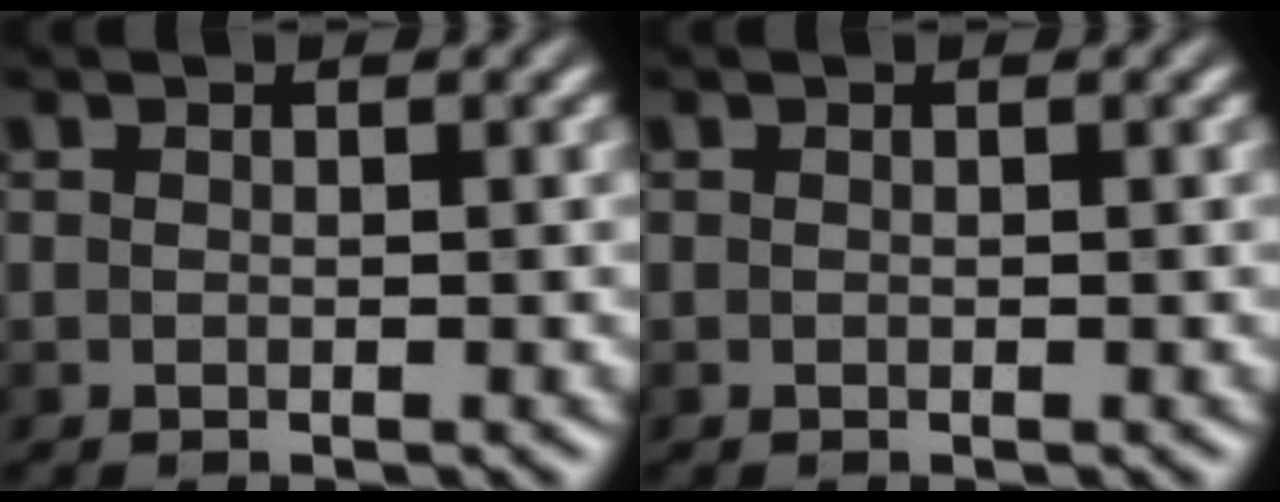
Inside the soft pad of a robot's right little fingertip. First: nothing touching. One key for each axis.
{"total": 0.0}